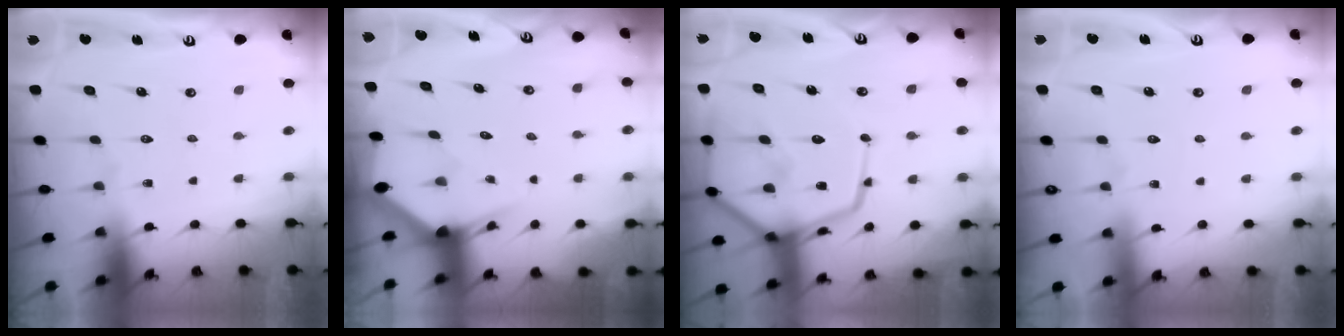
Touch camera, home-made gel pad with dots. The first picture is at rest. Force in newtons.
{"total": 2.8, "press": 2.8, "slide": 0.1}
{"total": 21.9, "press": 21.8, "slide": 2.1}
{"total": 2.9, "press": 2.9, "slide": 0.3}